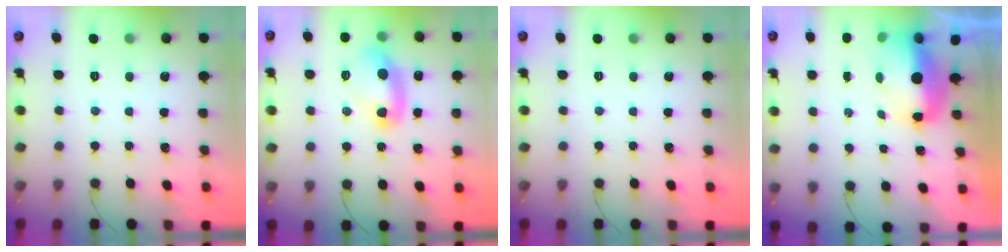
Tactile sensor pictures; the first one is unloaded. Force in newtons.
{"total": 9.9, "press": 9.8, "slide": 1.0}
{"total": 0.0}
{"total": 7.8, "press": 7.7, "slide": 1.4}